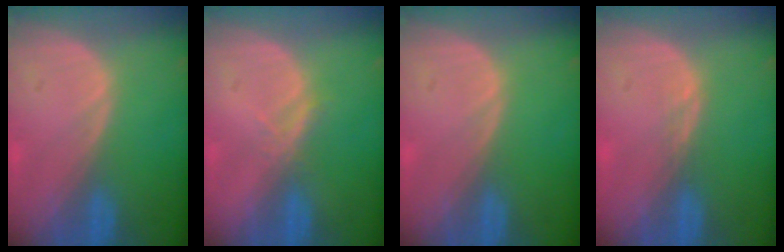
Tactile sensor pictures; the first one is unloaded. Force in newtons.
{"total": 1.8, "press": 1.6, "slide": 0.7}
{"total": 0.0}
{"total": 1.0, "press": 0.8, "slide": 0.7}